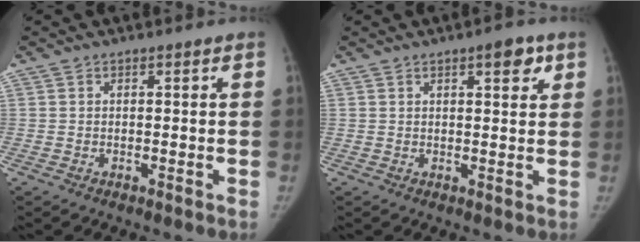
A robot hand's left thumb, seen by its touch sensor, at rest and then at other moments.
{"total": 4.3, "force": [2.3, 1.5, 3.3], "torque": [-0.033, -0.008, 0.029]}